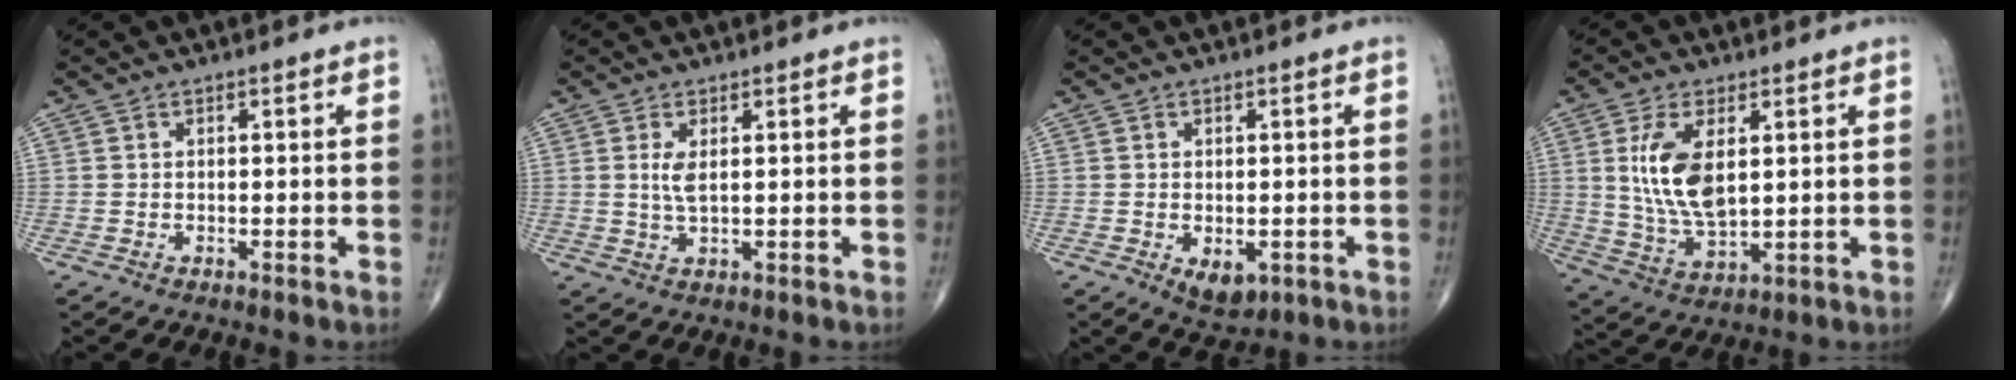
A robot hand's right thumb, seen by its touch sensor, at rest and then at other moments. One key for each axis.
{"total": 3.0, "fx": 0.7, "fy": 1.0, "fz": 2.7, "tx": -0.059, "ty": -0.007, "tz": 0.020}
{"total": 4.4, "fx": -1.3, "fy": 2.7, "fz": 3.3, "tx": -0.038, "ty": -0.006, "tz": -0.007}
{"total": 11.4, "fx": 2.6, "fy": 5.5, "fz": 9.6, "tx": -0.188, "ty": -0.019, "tz": 0.059}